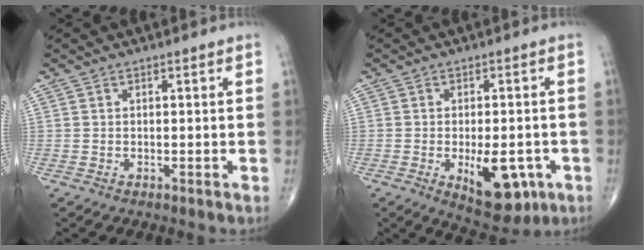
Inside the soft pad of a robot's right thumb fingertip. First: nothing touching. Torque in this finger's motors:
{"motor_torque": [1.69, 1.26, 1.18, 0.14, 0.24]}